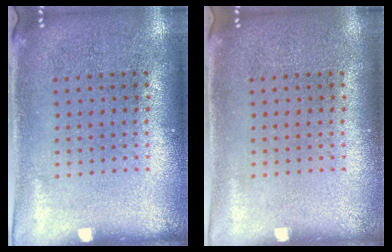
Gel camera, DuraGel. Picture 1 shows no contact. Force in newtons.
{"total": 0.0}